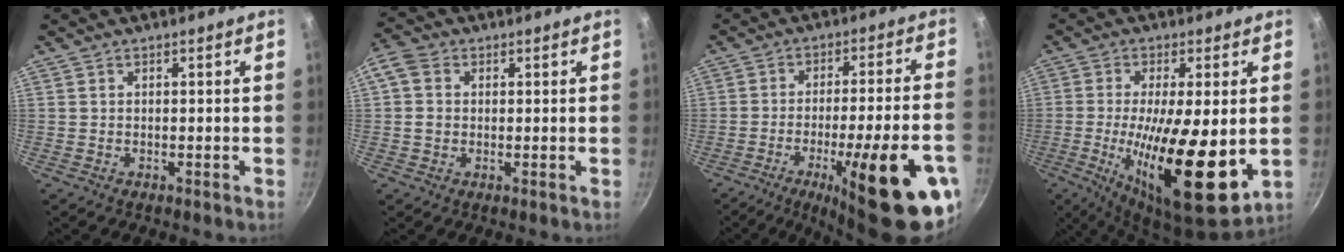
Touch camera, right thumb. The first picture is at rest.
{"total": 6.0, "force": [0.7, 5.0, 3.3], "torque": [-0.061, 0.009, 0.001]}
{"total": 24.4, "force": [-10.6, 5.3, 21.3], "torque": [-0.270, 0.029, -0.147]}
{"total": 18.2, "force": [-1.9, 5.1, 17.4], "torque": [-0.288, -0.019, -0.029]}